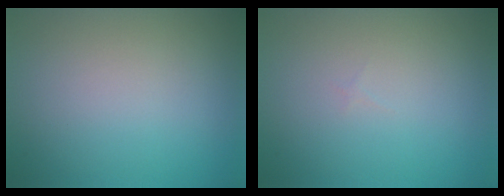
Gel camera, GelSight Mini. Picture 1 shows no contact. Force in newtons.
{"total": 0.0}